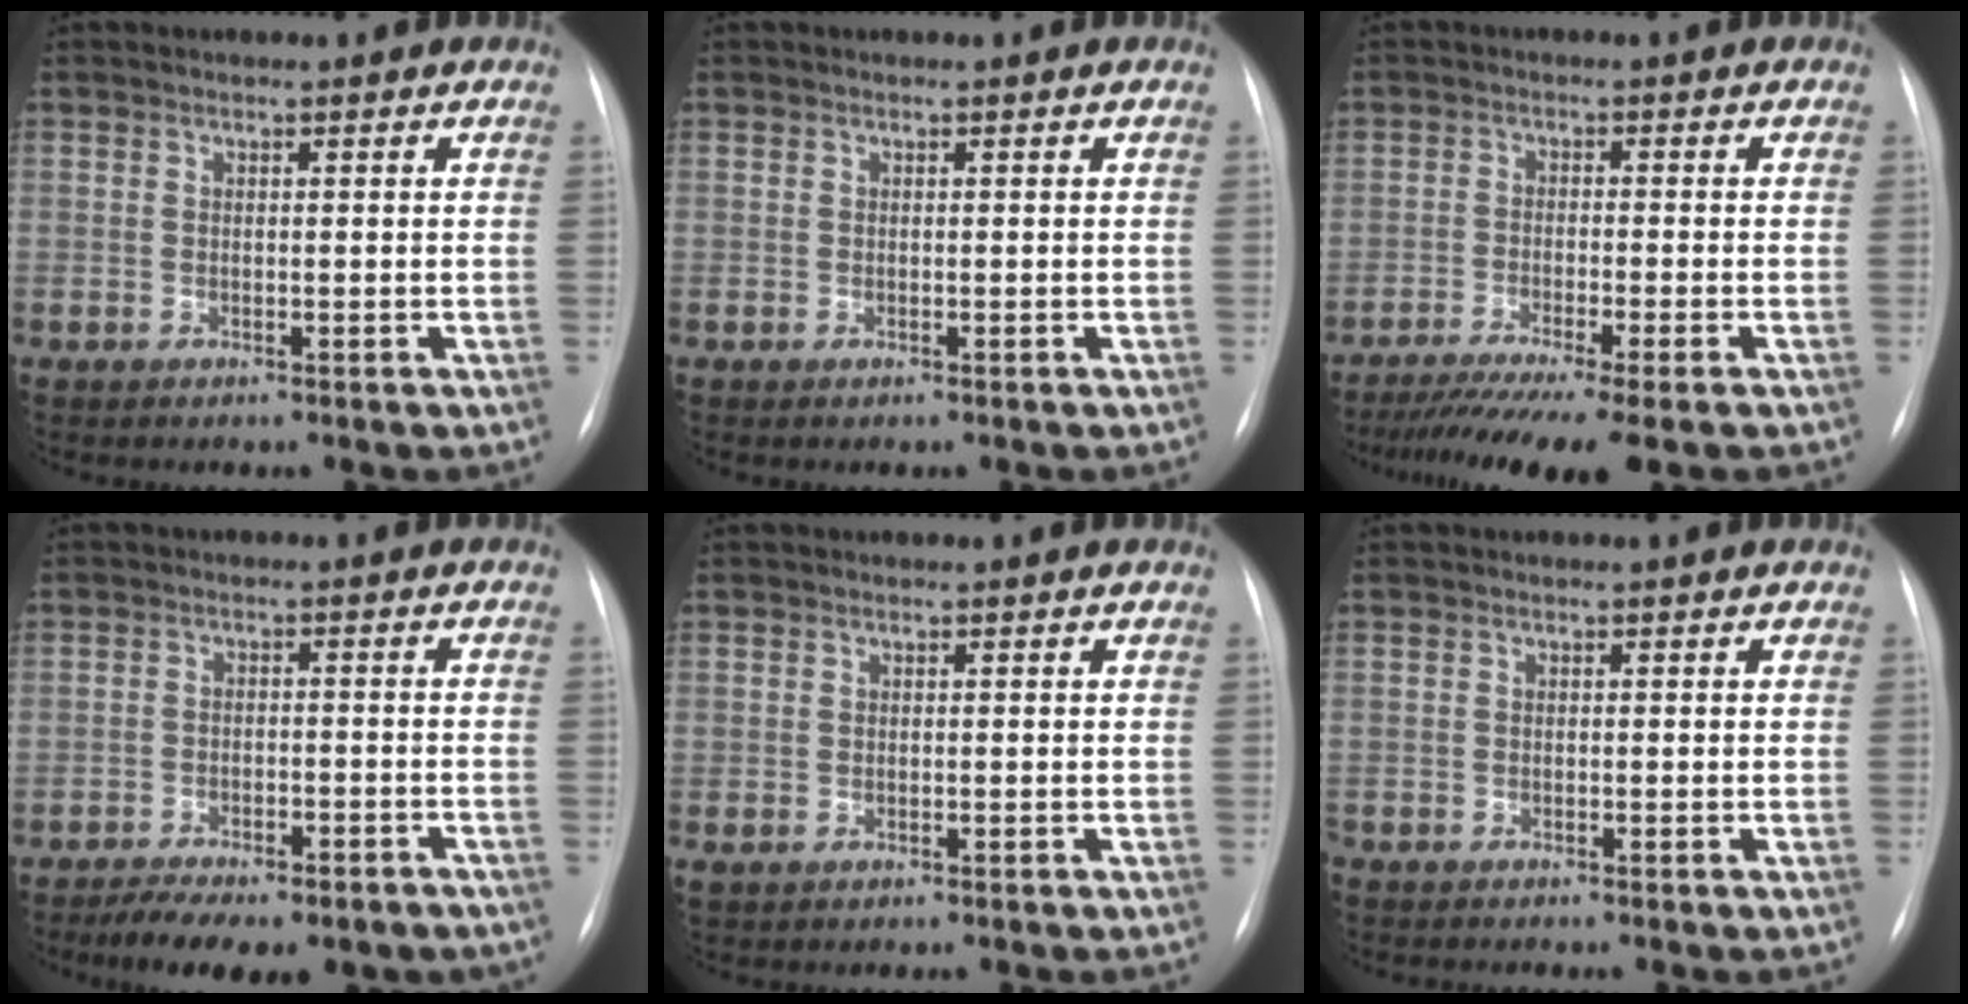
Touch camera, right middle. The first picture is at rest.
{"total": 0.0}
{"total": 10.9, "force": [-8.5, -0.3, 6.8], "torque": [-0.099, -0.026, -0.132]}
{"total": 14.5, "force": [-11.0, 5.9, 7.4], "torque": [-0.115, 0.007, -0.148]}
{"total": 0.7, "force": [-0.1, 0.6, 0.3], "torque": [-0.006, 0.003, 0.002]}
{"total": 0.6, "force": [-0.6, 0.0, 0.1], "torque": [-0.006, -0.002, -0.015]}